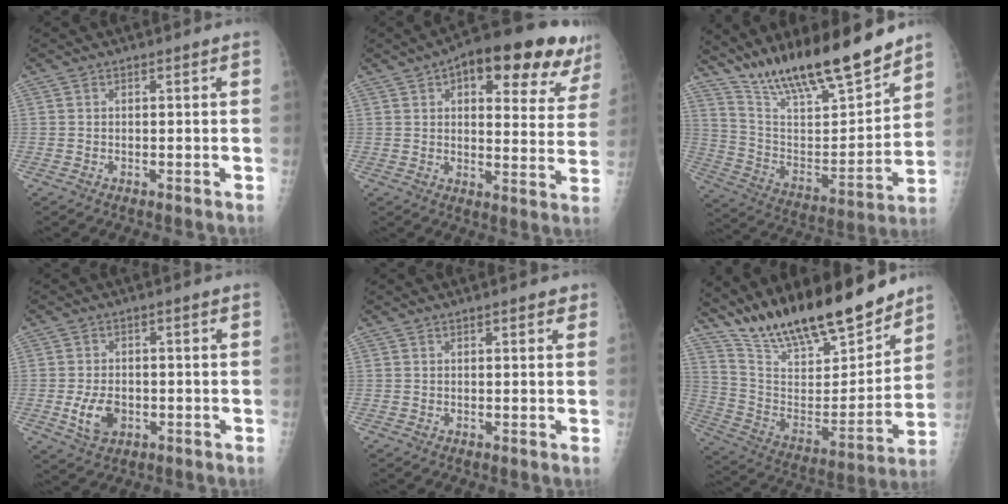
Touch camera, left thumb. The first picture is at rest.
{"total": 21.0, "force": [11.8, 8.7, 15.1], "torque": [-0.160, -0.013, 0.147]}
{"total": 22.2, "force": [18.0, 4.6, 12.1], "torque": [-0.176, -0.089, 0.314]}
{"total": 6.0, "force": [-1.6, 3.9, 4.2], "torque": [-0.070, 0.004, -0.022]}
{"total": 2.0, "force": [1.2, 0.8, 1.4], "torque": [-0.011, -0.002, 0.012]}
{"total": 23.8, "force": [19.6, 6.4, 11.8], "torque": [-0.166, -0.094, 0.337]}